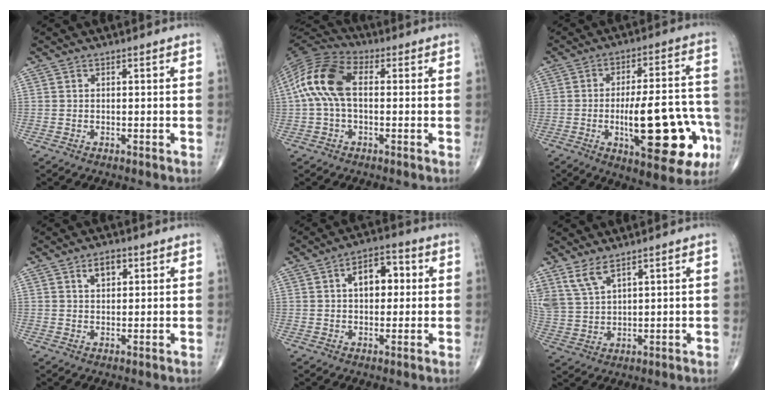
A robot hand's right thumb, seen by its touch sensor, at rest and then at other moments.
{"total": 12.6, "force": [0.9, 7.3, 10.2], "torque": [-0.214, 0.032, 0.006]}
{"total": 21.2, "force": [-6.1, 7.4, 19.0], "torque": [-0.240, 0.025, -0.072]}
{"total": 3.6, "force": [1.7, 2.1, 2.4], "torque": [-0.030, -0.002, 0.027]}
{"total": 7.3, "force": [1.6, 4.3, 5.7], "torque": [-0.066, 0.012, 0.019]}
{"total": 6.1, "force": [4.5, 2.2, 3.6], "torque": [-0.075, -0.018, 0.102]}